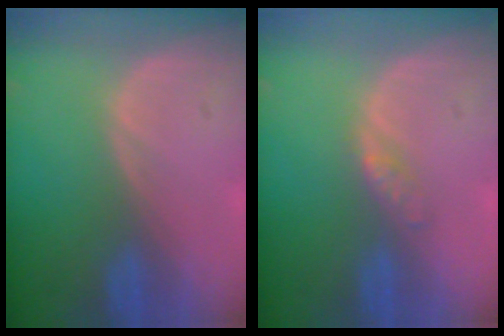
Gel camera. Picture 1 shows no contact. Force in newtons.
{"total": 2.0, "press": 2.0, "slide": 0.1}